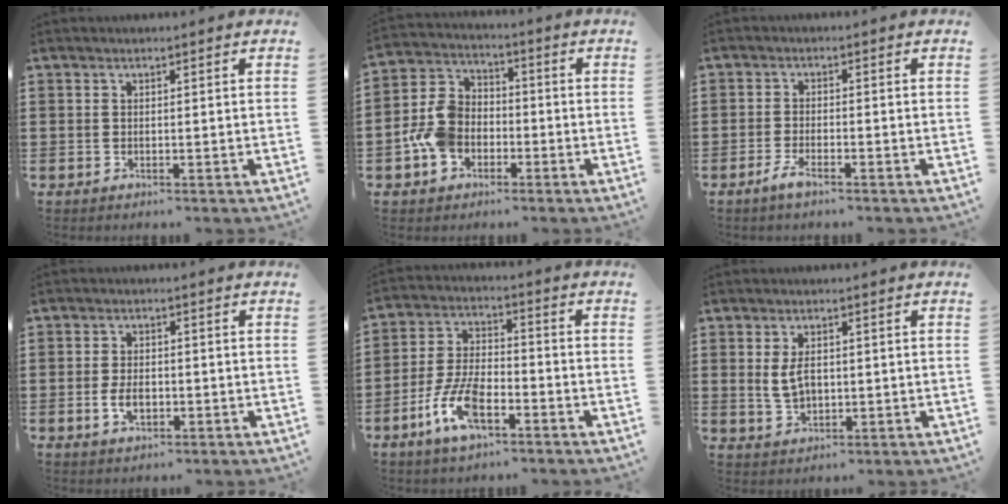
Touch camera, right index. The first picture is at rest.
{"total": 7.8, "force": [-2.5, 6.1, 4.2], "torque": [-0.121, 0.014, -0.052]}
{"total": 2.5, "force": [-1.7, 0.4, 1.8], "torque": [-0.043, -0.003, -0.037]}
{"total": 3.6, "force": [-0.8, 2.2, 2.7], "torque": [-0.059, 0.001, -0.016]}
{"total": 8.8, "force": [-4.4, 3.8, 6.7], "torque": [-0.162, -0.004, -0.086]}
{"total": 3.9, "force": [0.3, 2.3, 3.2], "torque": [-0.073, 0.005, 0.004]}